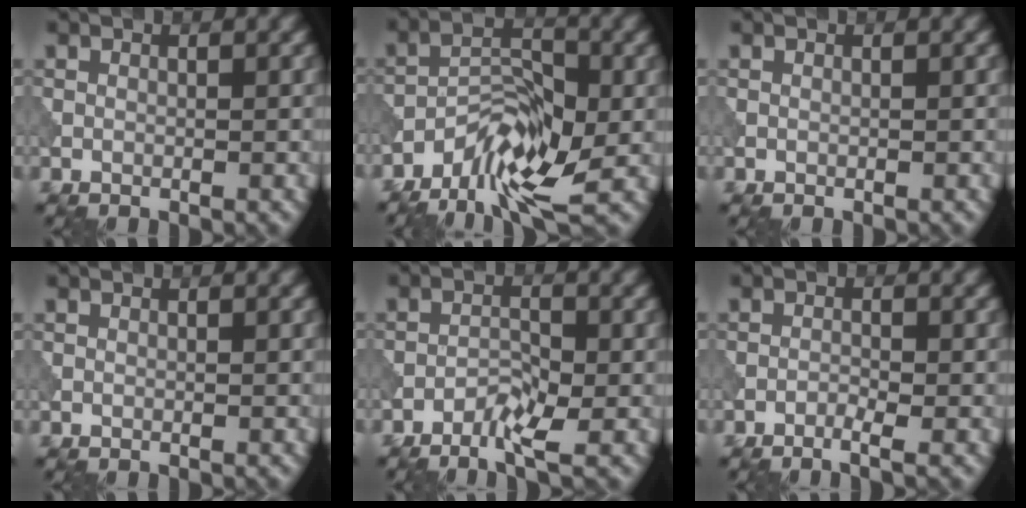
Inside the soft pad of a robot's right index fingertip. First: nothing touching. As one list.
[{"total": 7.1, "force": [-4.5, 2.5, 4.9], "torque": [-0.072, 0.003, -0.085]}, {"total": 0.0}, {"total": 0.0}, {"total": 2.6, "force": [-1.7, 0.6, 1.9], "torque": [-0.034, 0.005, -0.035]}, {"total": 1.2, "force": [-0.8, 0.1, 0.9], "torque": [-0.016, 0.000, -0.019]}]